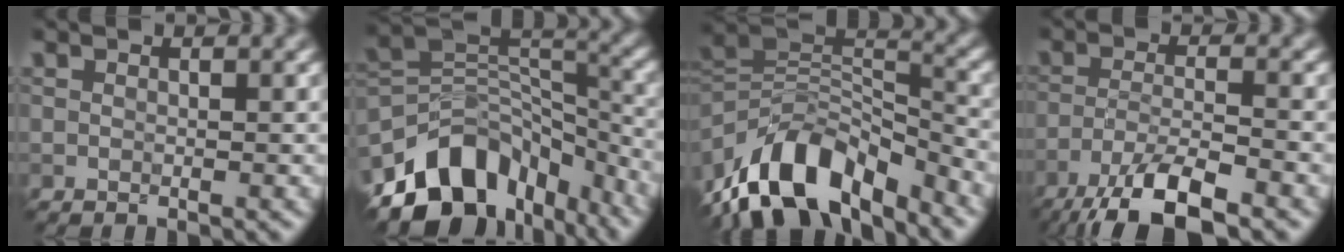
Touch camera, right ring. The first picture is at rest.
{"total": 11.4, "force": [-7.2, 7.0, 5.4], "torque": [-0.084, 0.003, -0.121]}
{"total": 11.2, "force": [-7.7, 5.1, 6.3], "torque": [-0.105, 0.011, -0.142]}
{"total": 7.6, "force": [-5.7, 1.7, 4.8], "torque": [-0.078, -0.002, -0.104]}